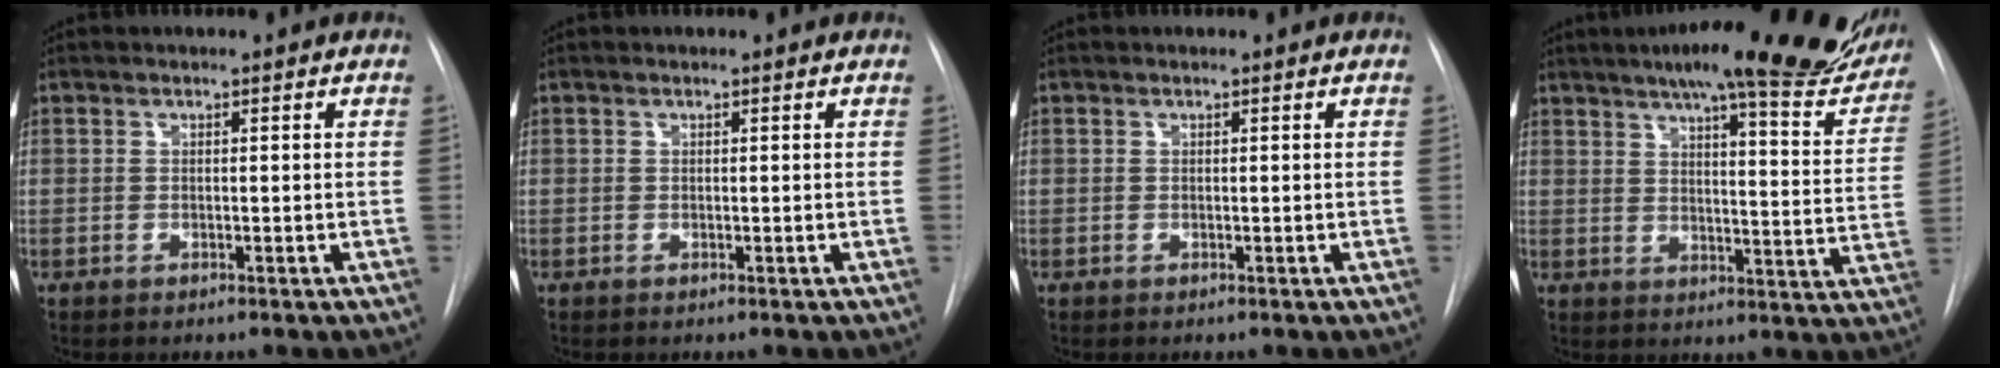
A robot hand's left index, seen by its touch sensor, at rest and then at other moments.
{"total": 0.0}
{"total": 0.0}
{"total": 23.9, "force": [19.2, 4.0, 13.5], "torque": [-0.186, -0.035, 0.230]}